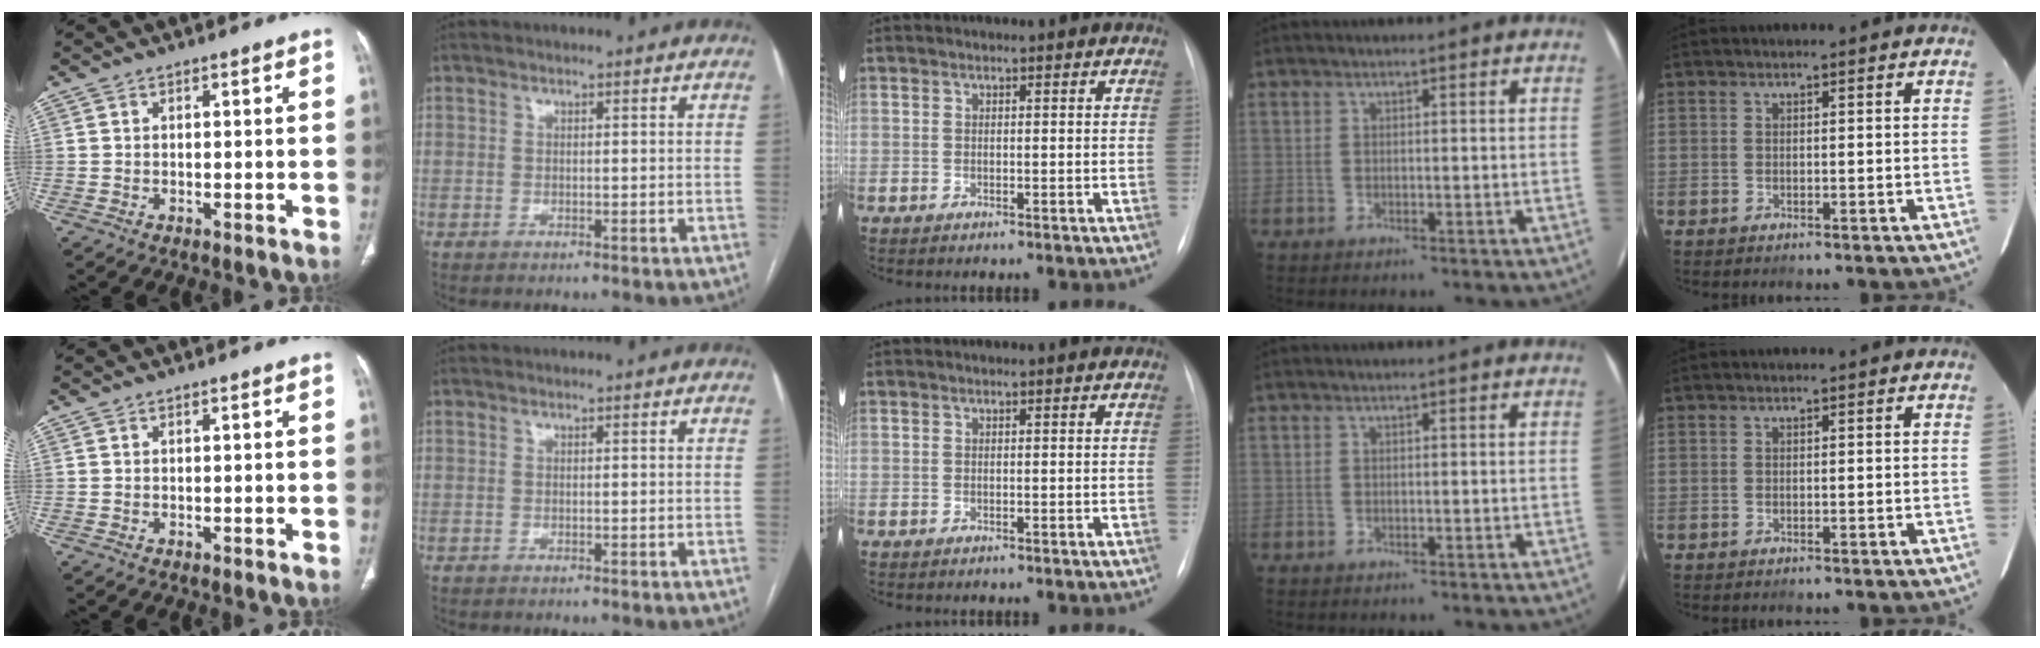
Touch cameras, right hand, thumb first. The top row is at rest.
{}